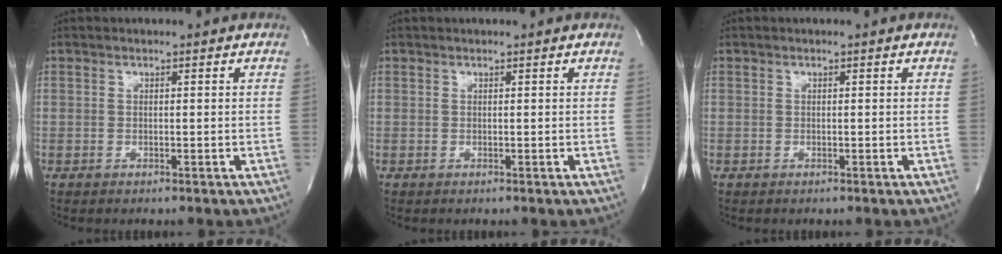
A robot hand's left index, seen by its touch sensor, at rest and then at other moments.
{"total": 1.0, "force": [0.9, 0.2, 0.3], "torque": [-0.007, 0.018, 0.013]}
{"total": 0.0}